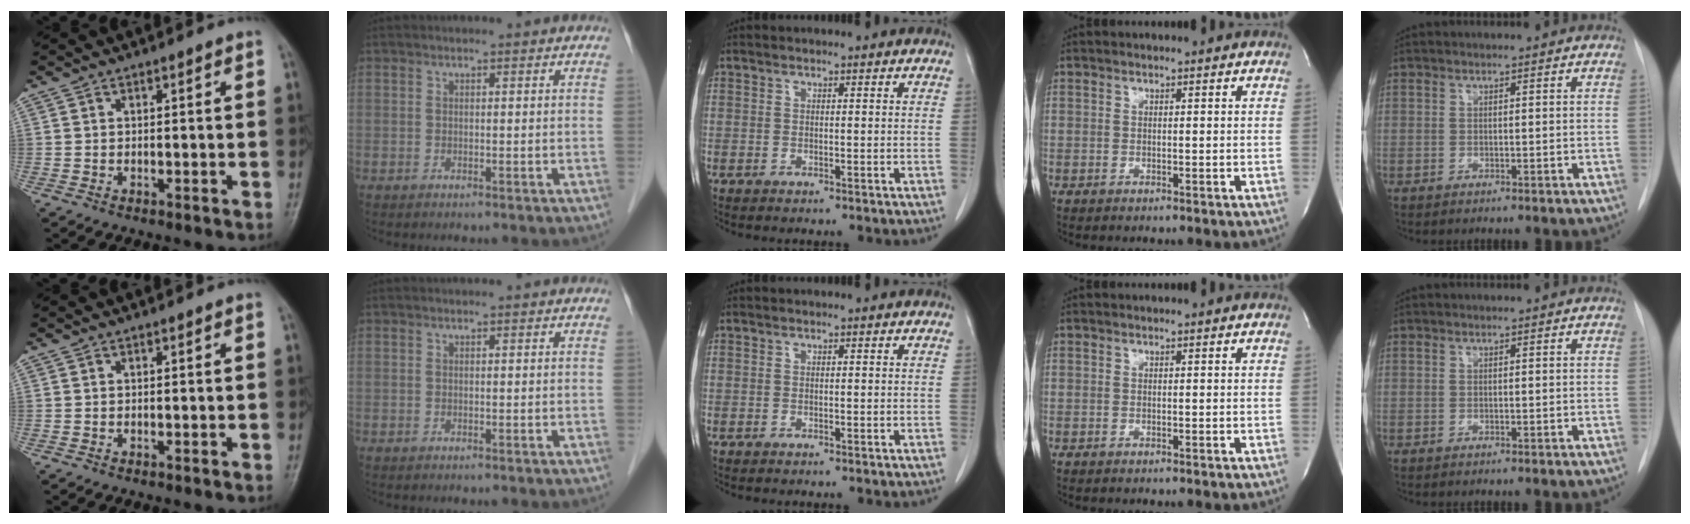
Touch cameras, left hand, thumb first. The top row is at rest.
{}